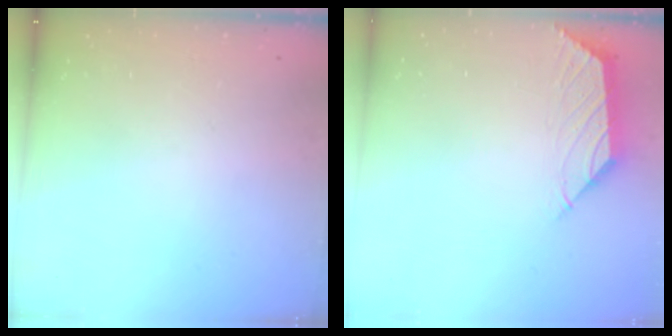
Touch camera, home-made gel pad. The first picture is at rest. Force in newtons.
{"total": 2.3, "press": 2.2, "slide": 0.3}